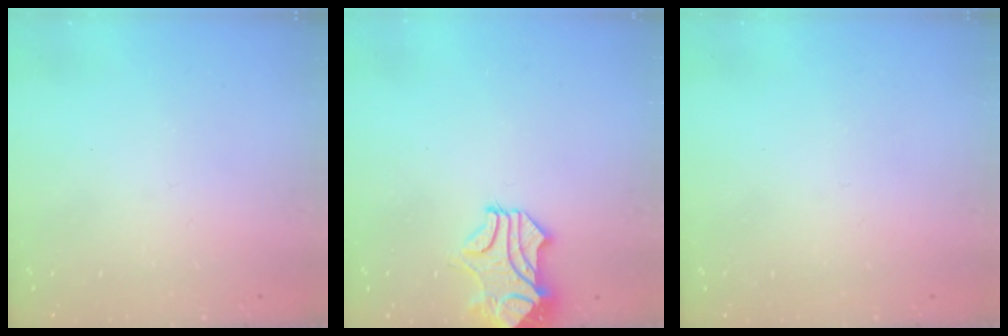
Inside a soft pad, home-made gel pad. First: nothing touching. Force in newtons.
{"total": 0.8, "press": 0.3, "slide": 0.7}
{"total": 0.0}